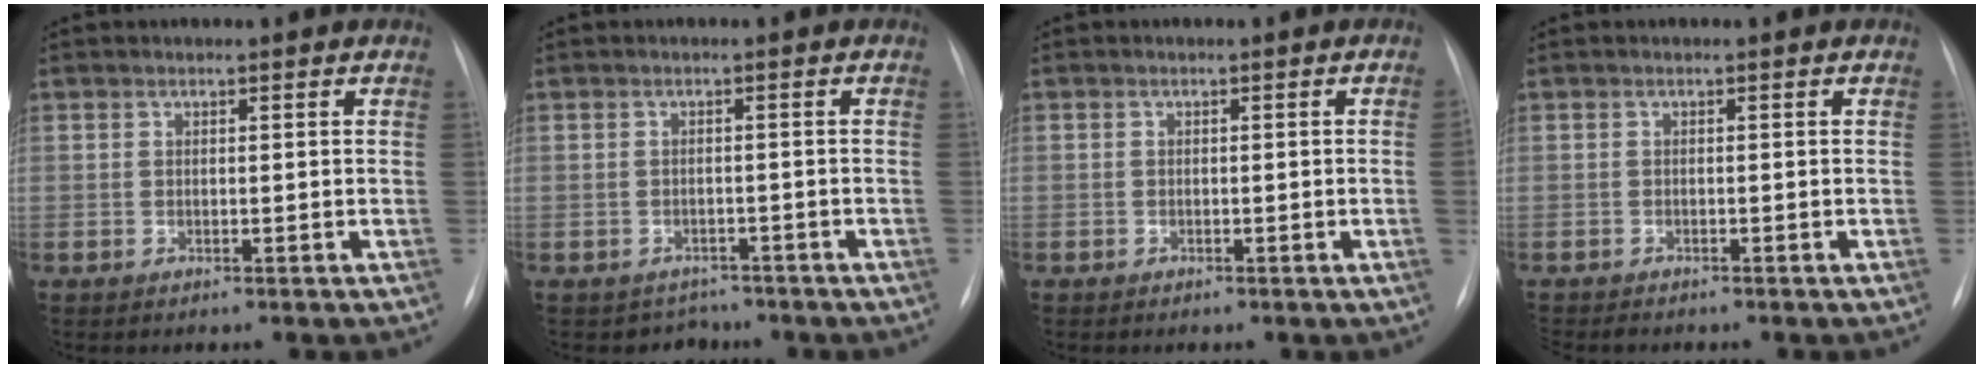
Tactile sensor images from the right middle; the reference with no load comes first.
{"total": 2.9, "force": [-2.3, 1.7, -0.6], "torque": [0.004, 0.011, -0.031]}
{"total": 0.9, "force": [-0.2, -0.5, 0.8], "torque": [-0.012, 0.004, -0.003]}
{"total": 2.9, "force": [-2.6, 0.9, 1.0], "torque": [-0.014, -0.006, -0.035]}